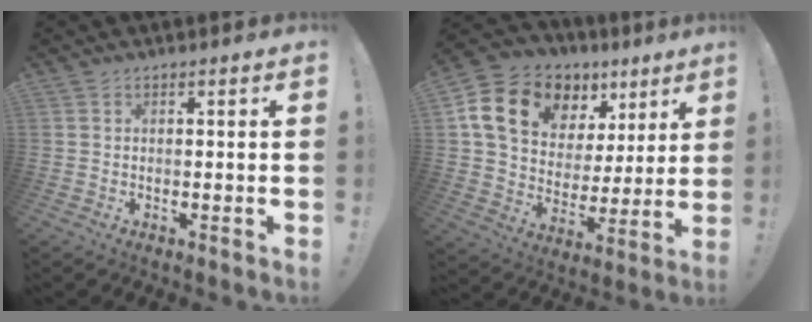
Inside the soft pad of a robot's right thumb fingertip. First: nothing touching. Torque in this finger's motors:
{"motor_torque": [2.47, 2.52, 0.47, 0.46, 0.13]}